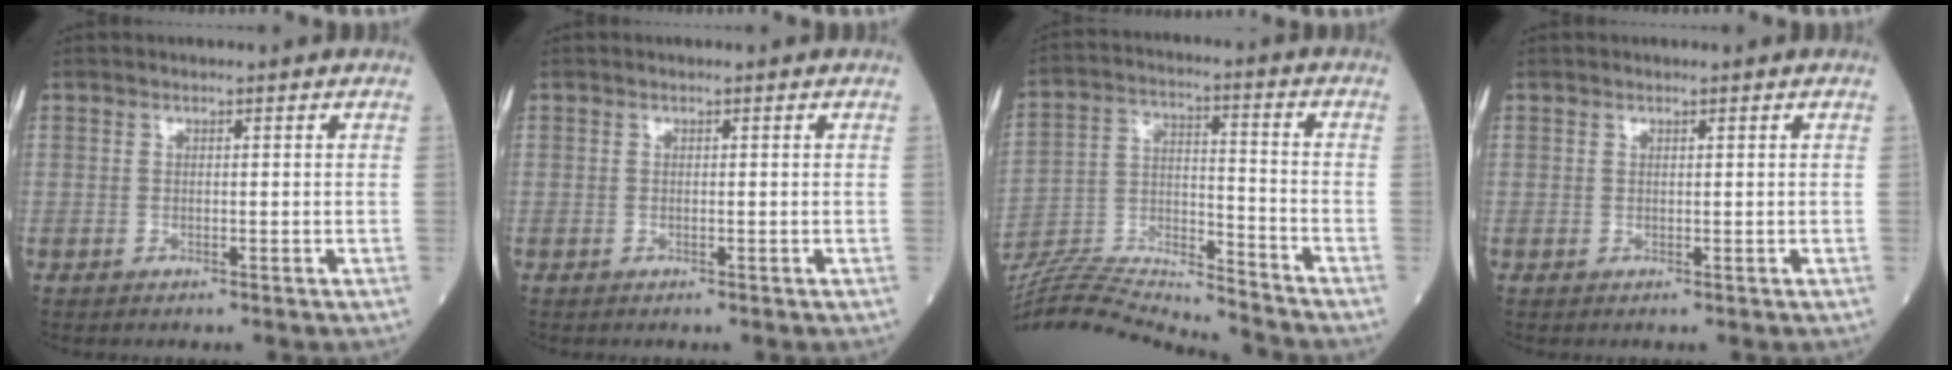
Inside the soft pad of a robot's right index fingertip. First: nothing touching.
{"total": 0.0}
{"total": 18.9, "force": [-18.3, -0.7, 4.6], "torque": [-0.091, 0.014, -0.306]}
{"total": 0.0}